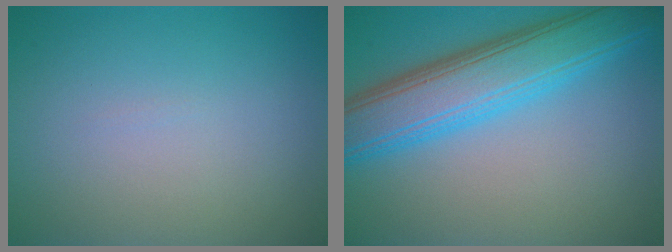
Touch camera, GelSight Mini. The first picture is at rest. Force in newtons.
{"total": 8.0, "press": 8.0, "slide": 0.4}